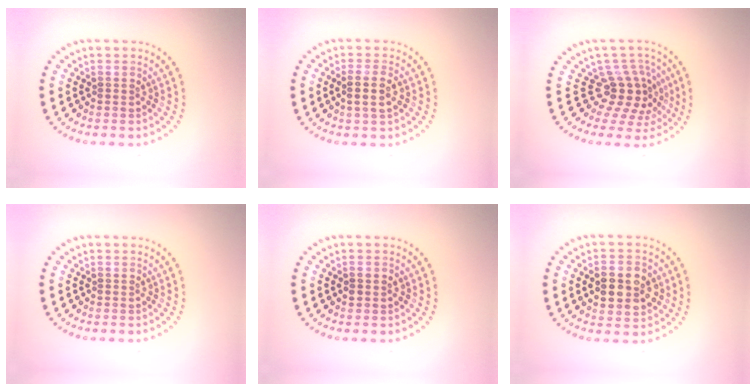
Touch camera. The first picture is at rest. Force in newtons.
{"total": 2.4, "press": 2.3, "slide": 0.8}
{"total": 3.8, "press": 2.8, "slide": 2.6}
{"total": 0.0}
{"total": 1.2, "press": 1.2, "slide": 0.0}
{"total": 4.9, "press": 4.9, "slide": 0.2}